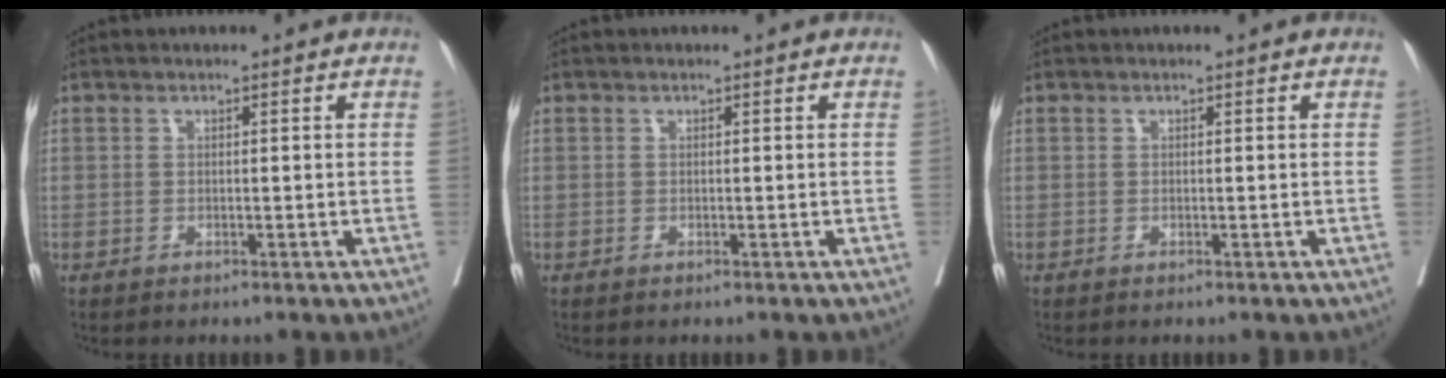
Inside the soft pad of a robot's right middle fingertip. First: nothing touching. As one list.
[{"total": 0.0}, {"total": 0.0}]